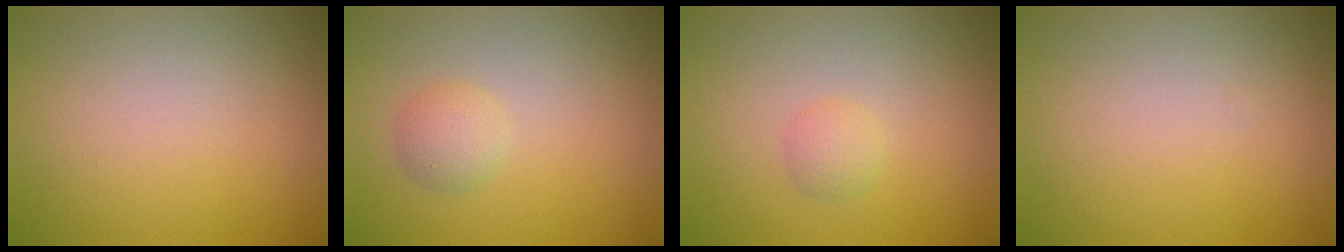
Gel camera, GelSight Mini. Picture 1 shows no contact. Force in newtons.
{"total": 1.7, "press": 1.7, "slide": 0.1}
{"total": 1.2, "press": 1.2, "slide": 0.1}
{"total": 0.0}